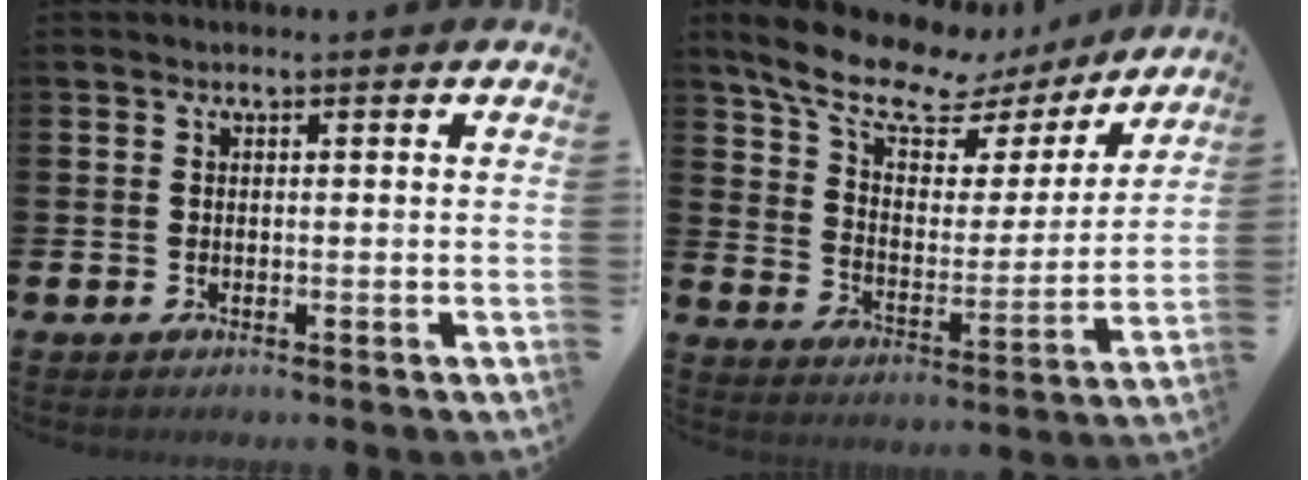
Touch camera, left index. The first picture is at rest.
{"total": 11.3, "force": [8.9, 4.5, 5.3], "torque": [-0.135, -0.047, 0.152]}